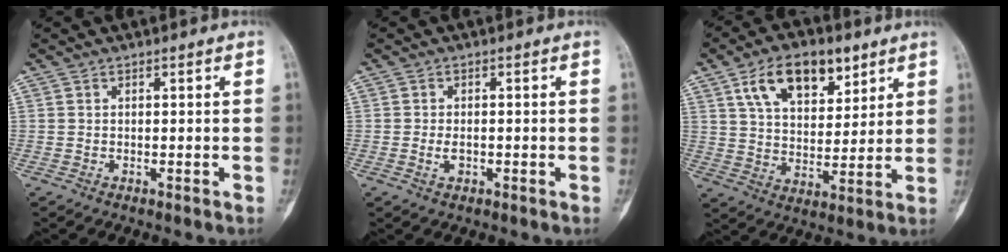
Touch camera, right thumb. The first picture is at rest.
{"total": 2.1, "force": [-0.5, 1.4, 1.5], "torque": [-0.028, 0.002, -0.009]}
{"total": 14.5, "force": [7.8, 7.9, 9.4], "torque": [-0.119, -0.029, 0.136]}